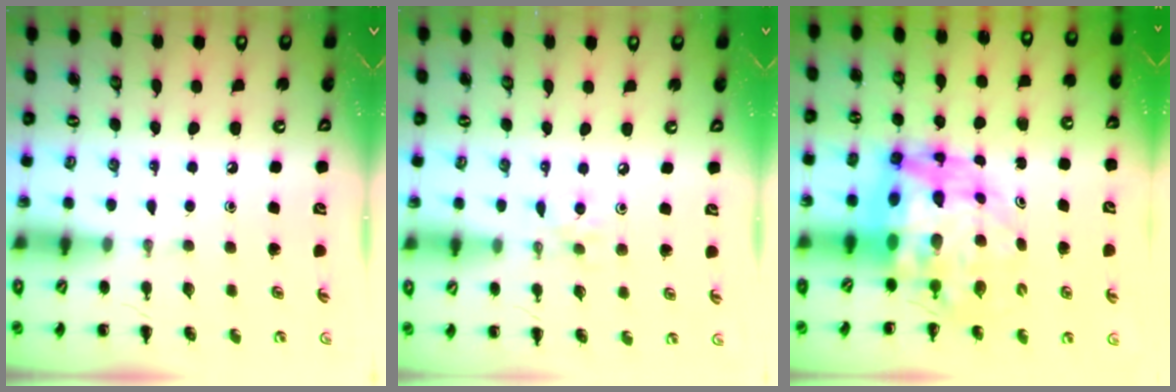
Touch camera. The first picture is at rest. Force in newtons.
{"total": 5.0, "press": 4.6, "slide": 1.9}
{"total": 12.5, "press": 11.9, "slide": 3.7}